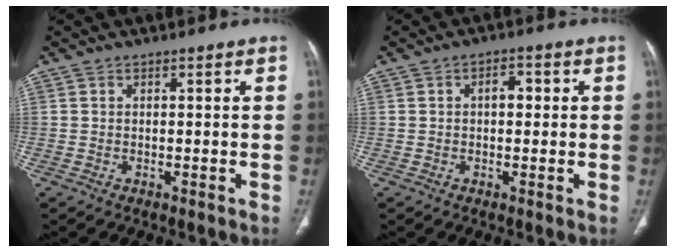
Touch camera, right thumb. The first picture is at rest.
{"total": 3.1, "force": [0.4, 1.9, 2.5], "torque": [-0.030, 0.011, 0.003]}